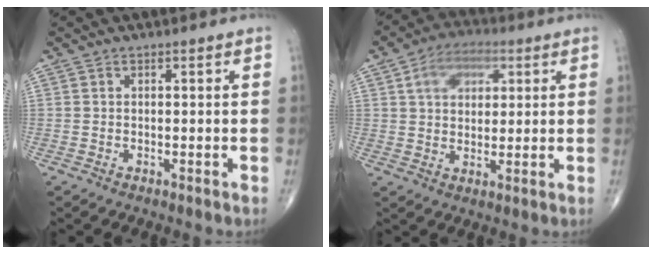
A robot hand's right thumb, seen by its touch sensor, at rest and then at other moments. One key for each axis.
{"total": 9.2, "fx": 3.3, "fy": 6.0, "fz": 6.1, "tx": -0.077, "ty": 0.003, "tz": 0.050}